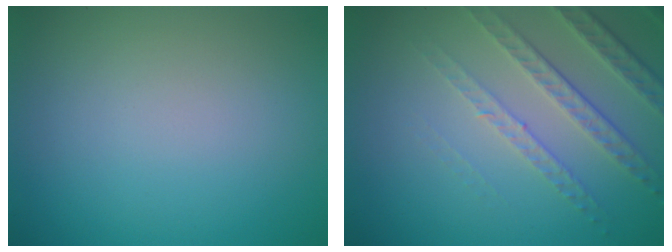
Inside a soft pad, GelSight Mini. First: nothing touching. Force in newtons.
{"total": 4.6, "press": 3.2, "slide": 3.3}